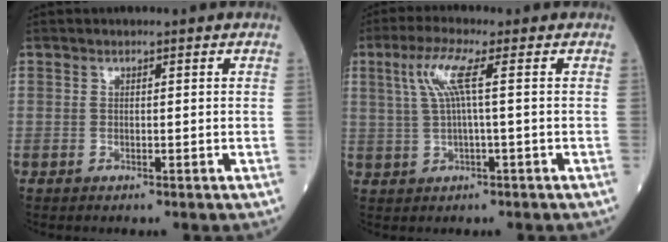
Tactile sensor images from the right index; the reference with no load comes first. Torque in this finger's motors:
{"motor_torque": [0.13, 0.01, 0.38, 0.12]}